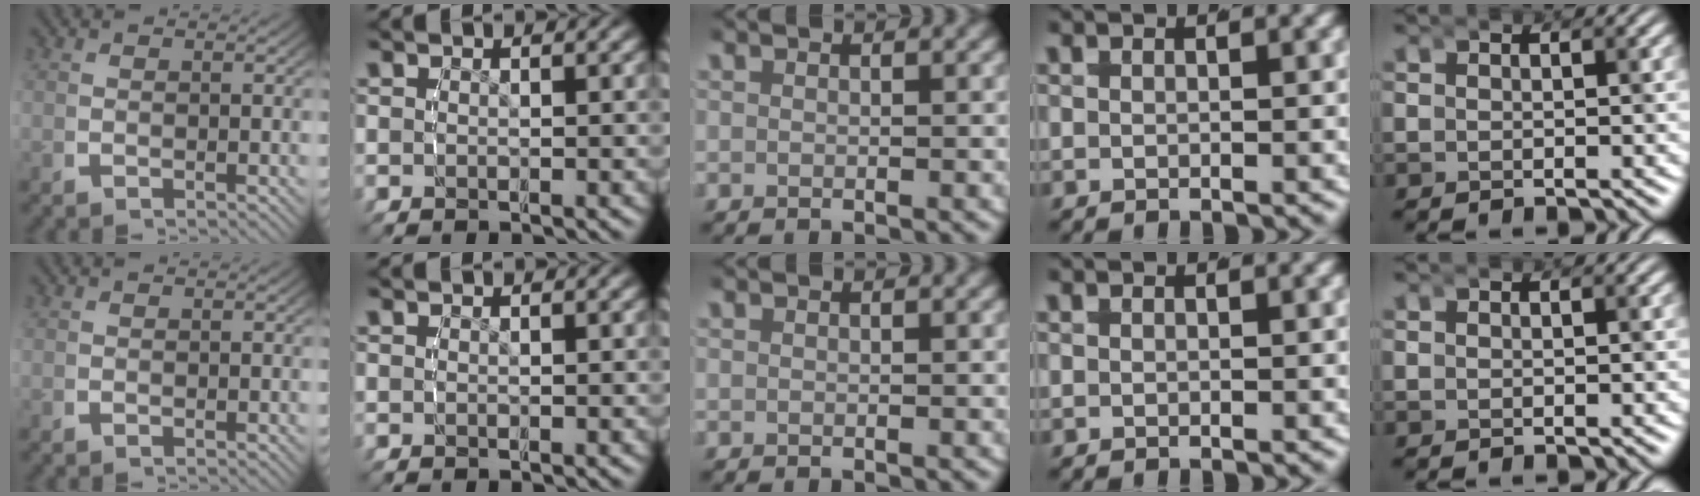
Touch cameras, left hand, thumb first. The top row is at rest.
{}